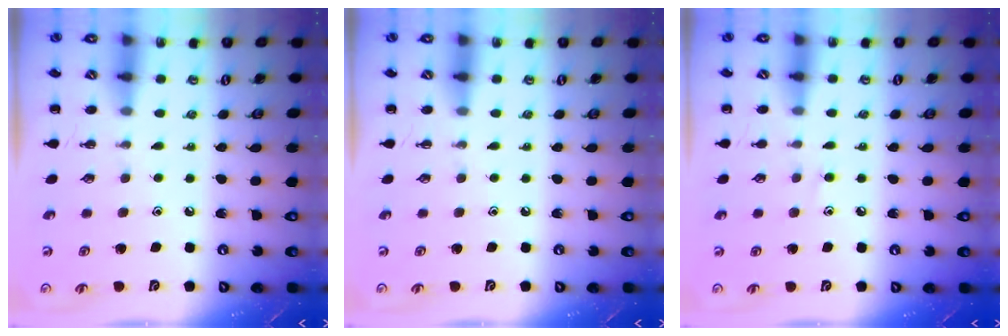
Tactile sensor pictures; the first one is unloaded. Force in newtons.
{"total": 0.0}
{"total": 6.5, "press": 6.0, "slide": 2.5}